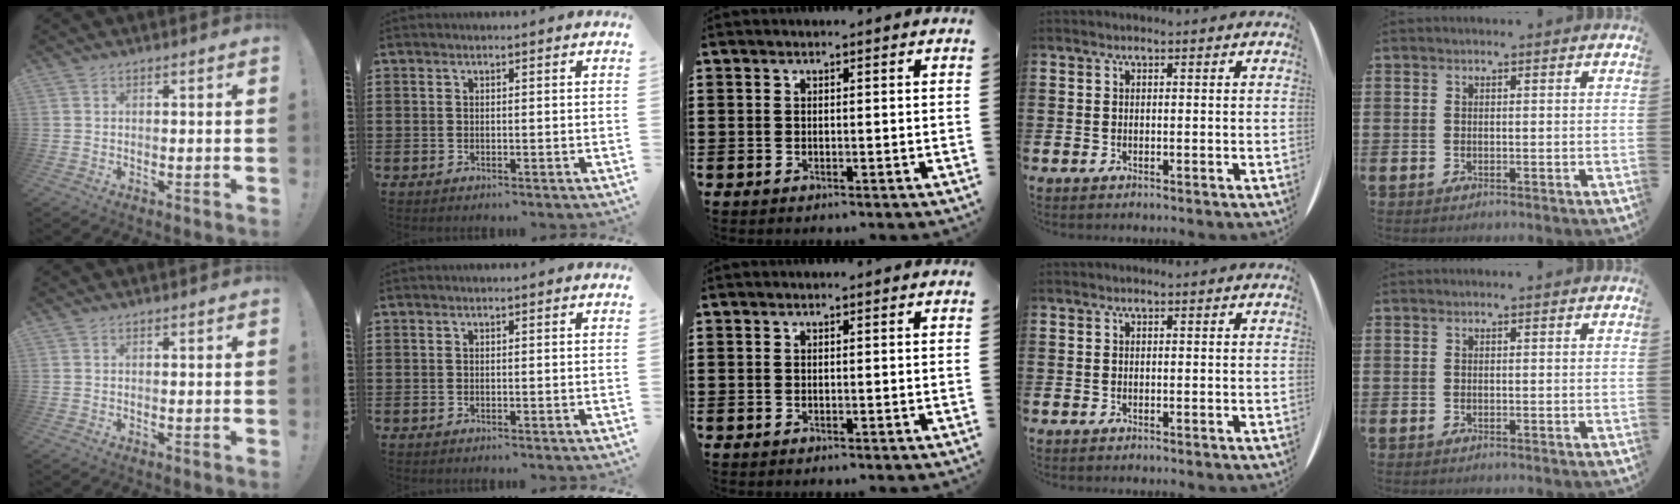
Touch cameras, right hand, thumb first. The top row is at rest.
{}